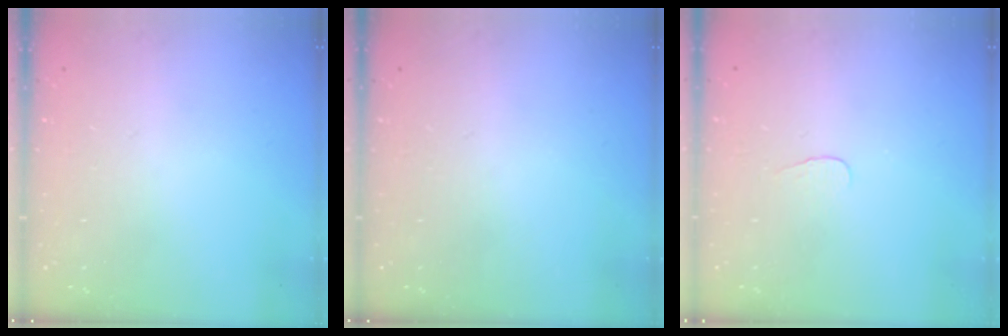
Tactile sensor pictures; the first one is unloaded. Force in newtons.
{"total": 0.0}
{"total": 2.8, "press": 2.7, "slide": 0.3}